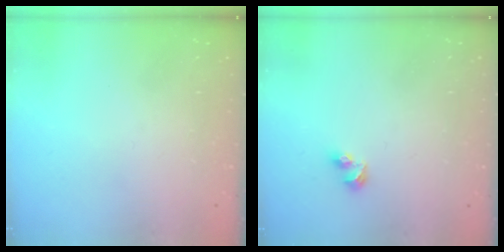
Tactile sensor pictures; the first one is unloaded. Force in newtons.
{"total": 3.8, "press": 3.8, "slide": 0.3}